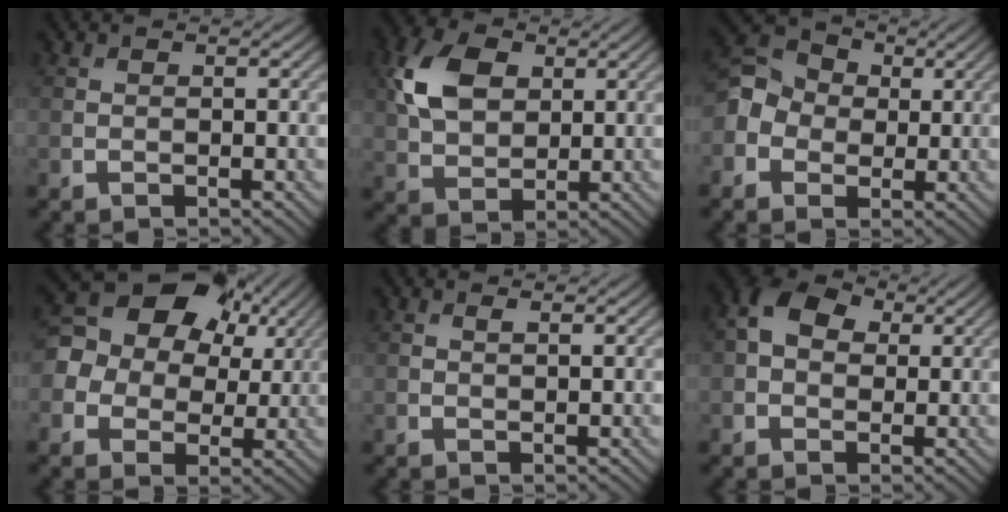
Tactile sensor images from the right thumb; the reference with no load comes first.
{"total": 8.3, "force": [2.6, 5.6, 5.6], "torque": [-0.136, 0.012, 0.045]}
{"total": 6.4, "force": [-0.4, 5.7, 3.0], "torque": [-0.080, 0.006, -0.024]}
{"total": 14.3, "force": [4.1, 11.7, 7.2], "torque": [-0.204, 0.038, 0.075]}
{"total": 0.8, "force": [0.5, 0.2, 0.5], "torque": [-0.010, -0.001, 0.009]}
{"total": 6.8, "force": [1.7, 4.9, 4.3], "torque": [-0.107, 0.014, 0.027]}